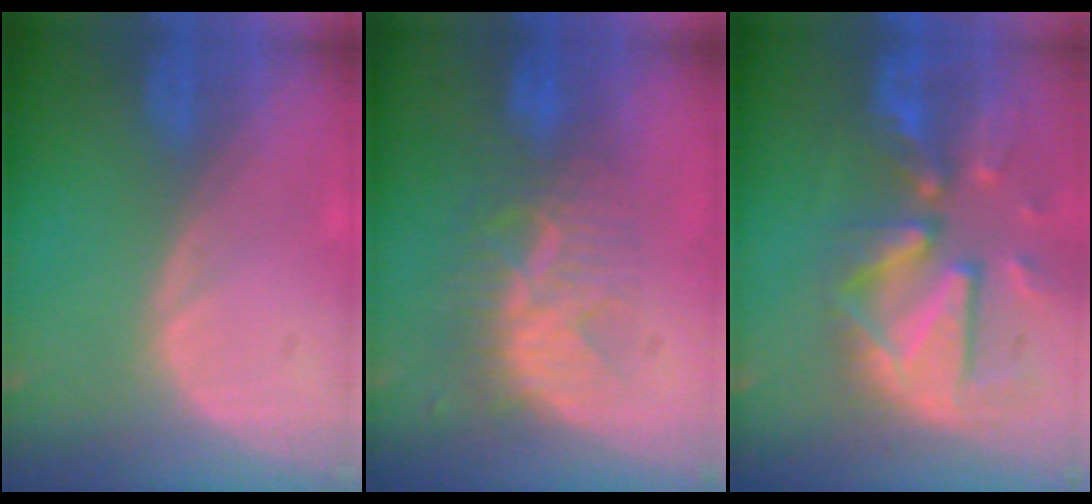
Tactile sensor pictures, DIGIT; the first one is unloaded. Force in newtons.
{"total": 8.5, "press": 7.6, "slide": 3.8}
{"total": 12.3, "press": 10.6, "slide": 6.2}